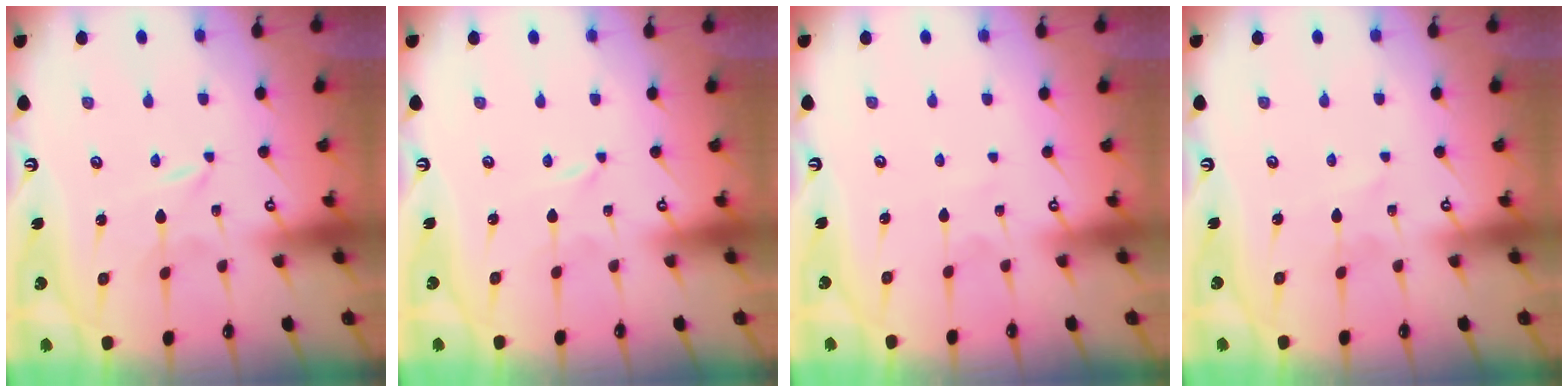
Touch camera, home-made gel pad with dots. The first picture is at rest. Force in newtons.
{"total": 0.0}
{"total": 2.5, "press": 2.5, "slide": 0.3}
{"total": 2.6, "press": 2.6, "slide": 0.4}